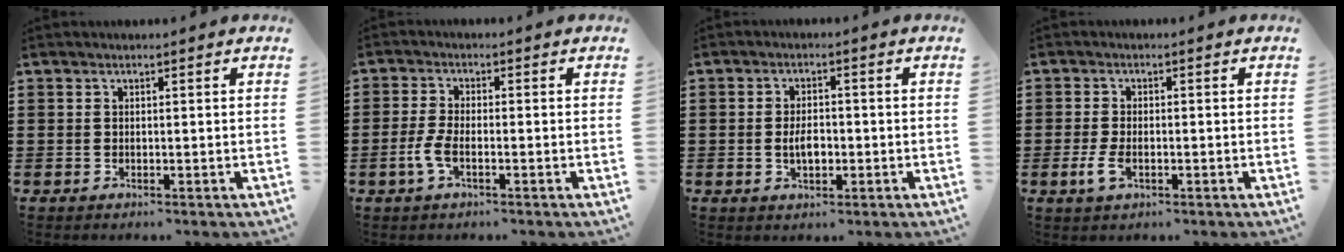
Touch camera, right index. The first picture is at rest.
{"total": 3.3, "force": [-1.4, 0.9, 2.8], "torque": [-0.070, -0.007, -0.029]}
{"total": 3.6, "force": [-0.6, 1.6, 3.1], "torque": [-0.052, -0.004, -0.012]}
{"total": 3.0, "force": [-1.1, 1.4, 2.4], "torque": [-0.066, -0.011, -0.023]}